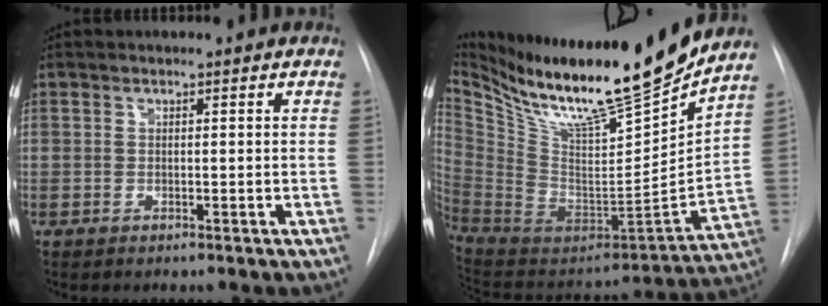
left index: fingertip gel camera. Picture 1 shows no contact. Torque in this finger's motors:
{"motor_torque": [0.81, -1.21, 0.18, 0.07]}